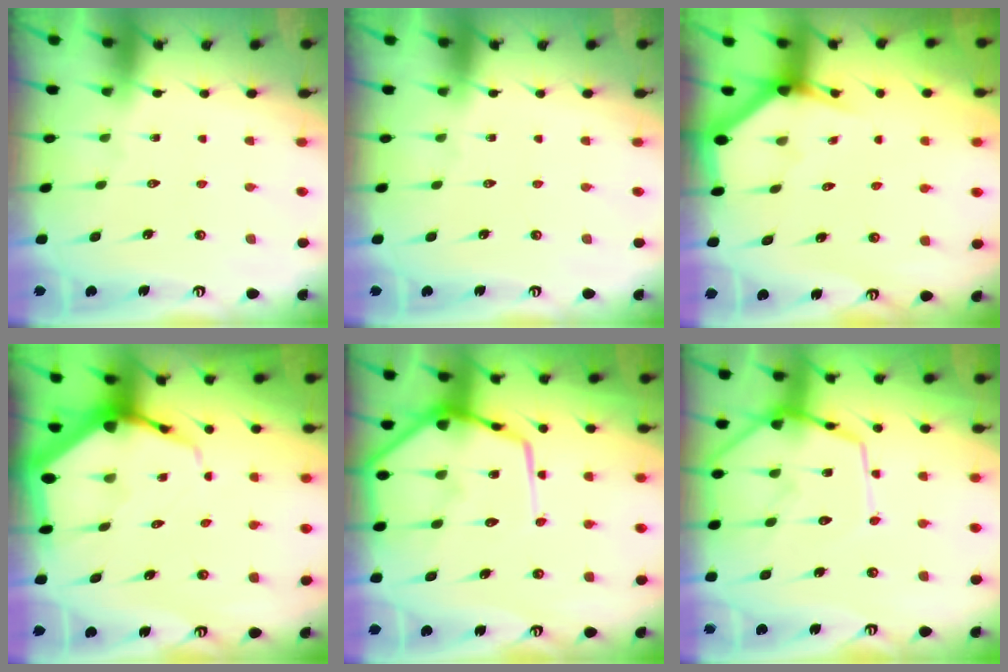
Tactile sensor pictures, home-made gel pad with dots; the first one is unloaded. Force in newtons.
{"total": 0.0}
{"total": 3.7, "press": 3.7, "slide": 0.2}
{"total": 7.3, "press": 7.3, "slide": 0.8}
{"total": 15.2, "press": 15.1, "slide": 1.6}
{"total": 13.5, "press": 13.5, "slide": 1.2}